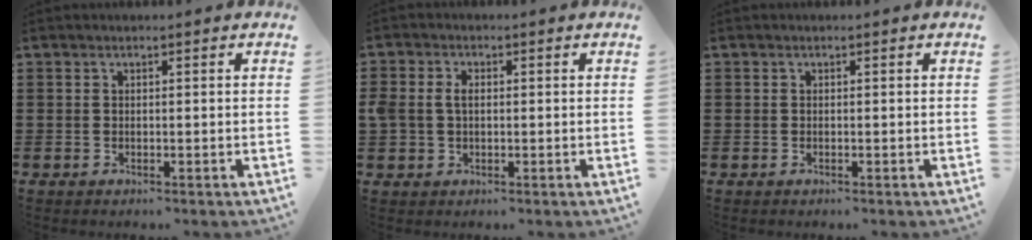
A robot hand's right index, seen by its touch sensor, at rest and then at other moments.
{"total": 2.9, "force": [0.2, 2.0, 2.1], "torque": [-0.052, 0.006, 0.001]}
{"total": 0.0}